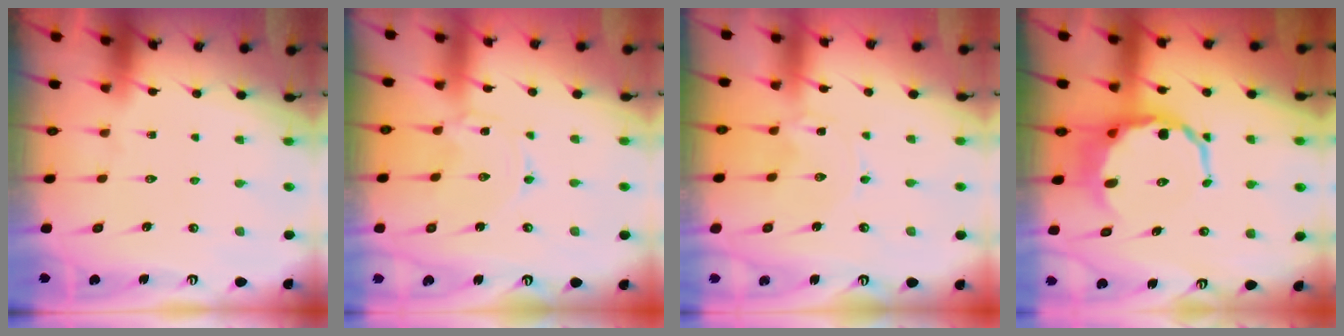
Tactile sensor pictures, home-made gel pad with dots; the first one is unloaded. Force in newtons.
{"total": 0.0}
{"total": 0.0}
{"total": 9.6, "press": 9.2, "slide": 2.7}